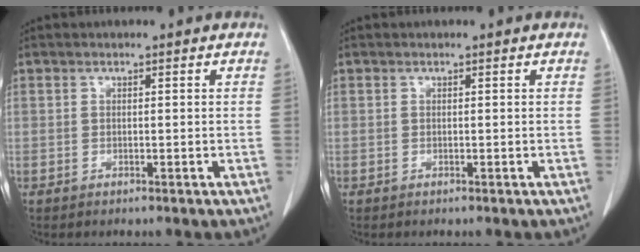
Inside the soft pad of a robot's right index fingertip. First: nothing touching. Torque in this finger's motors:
{"motor_torque": [0.00, 0.00, 0.00, 0.00]}